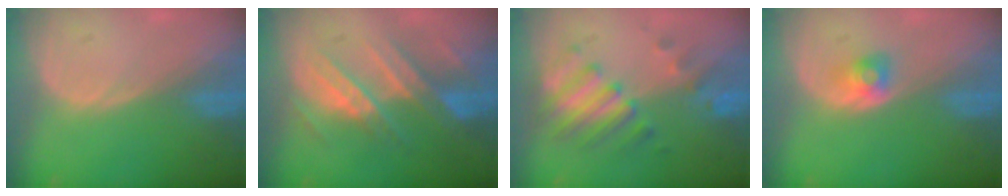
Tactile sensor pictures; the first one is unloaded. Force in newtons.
{"total": 8.9, "press": 7.8, "slide": 4.4}
{"total": 7.2, "press": 6.8, "slide": 2.3}
{"total": 2.6, "press": 2.4, "slide": 1.0}